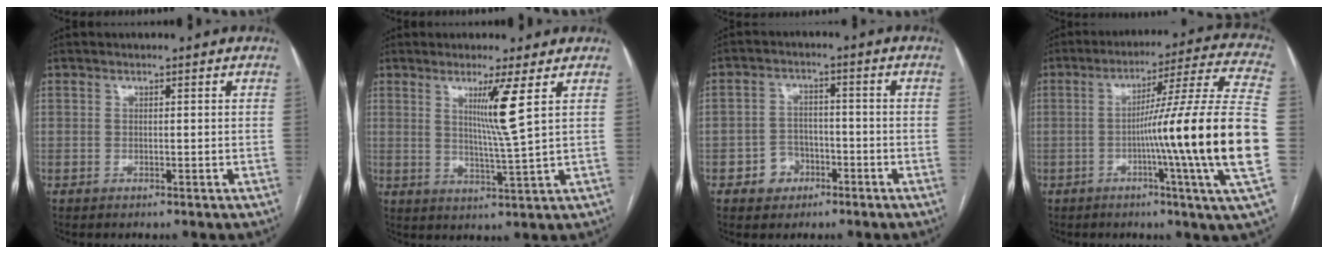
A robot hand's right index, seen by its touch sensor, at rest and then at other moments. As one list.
[{"total": 6.3, "force": [2.4, -1.9, 5.4], "torque": [-0.099, -0.021, 0.047]}, {"total": 4.7, "force": [-2.3, 3.9, 1.4], "torque": [-0.020, 0.016, -0.033]}, {"total": 21.3, "force": [-3.9, -2.8, 20.7], "torque": [-0.271, 0.000, -0.077]}]